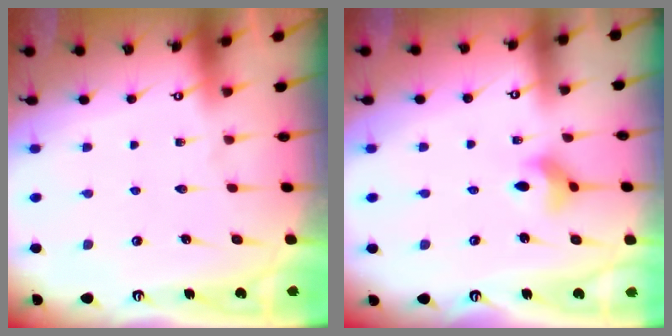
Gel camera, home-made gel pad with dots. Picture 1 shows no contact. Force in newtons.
{"total": 5.9, "press": 5.8, "slide": 0.7}